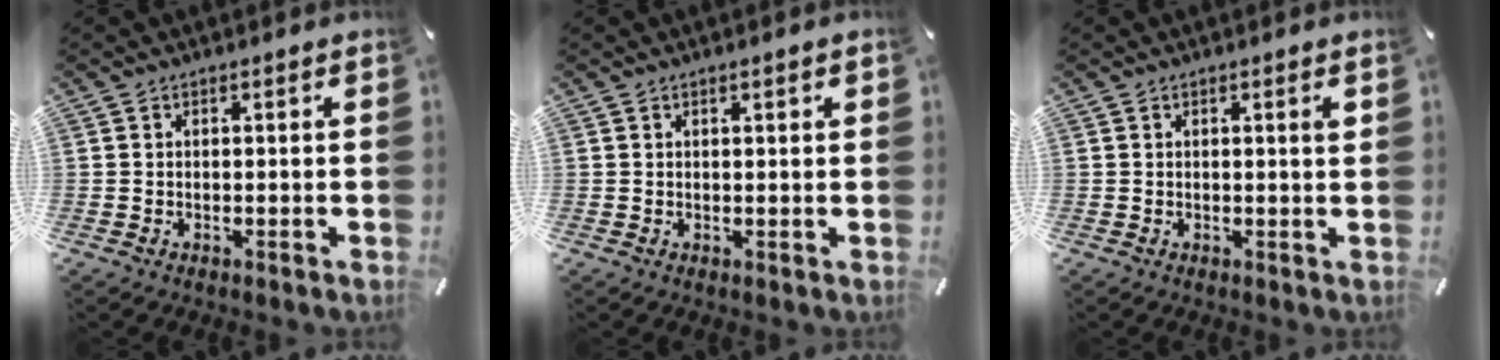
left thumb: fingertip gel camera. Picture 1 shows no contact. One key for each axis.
{"total": 1.1, "fx": 0.6, "fy": 0.2, "fz": 0.9, "tx": -0.017, "ty": 0.000, "tz": 0.009}
{"total": 1.5, "fx": 0.5, "fy": 0.0, "fz": 1.4, "tx": -0.020, "ty": -0.004, "tz": 0.006}